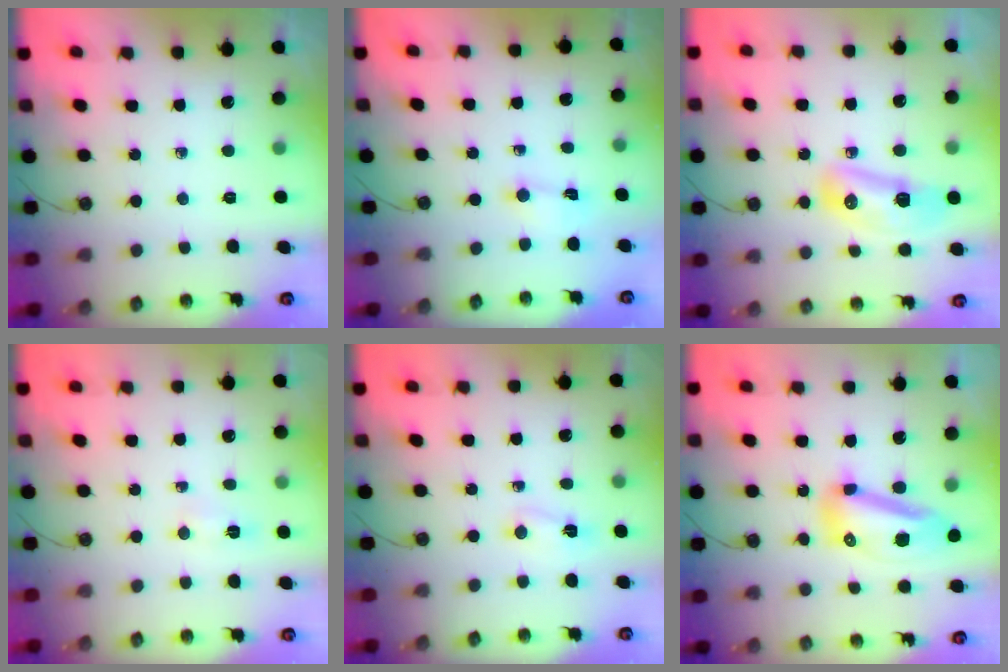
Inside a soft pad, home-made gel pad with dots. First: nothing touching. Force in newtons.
{"total": 0.5, "press": 0.5, "slide": 0.2}
{"total": 20.0, "press": 14.4, "slide": 13.8}
{"total": 2.6, "press": 2.6, "slide": 0.3}
{"total": 2.0, "press": 2.0, "slide": 0.4}
{"total": 11.9, "press": 11.8, "slide": 1.3}